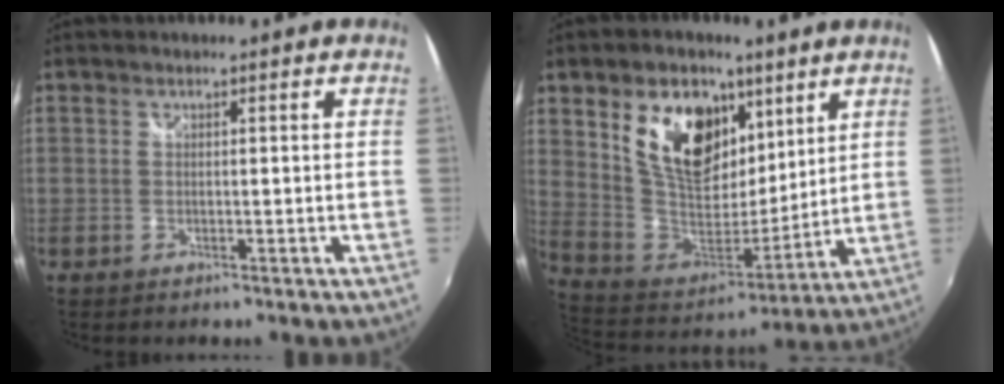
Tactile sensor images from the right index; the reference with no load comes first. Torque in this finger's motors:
{"motor_torque": [1.27, 0.67, 0.78, 0.14]}